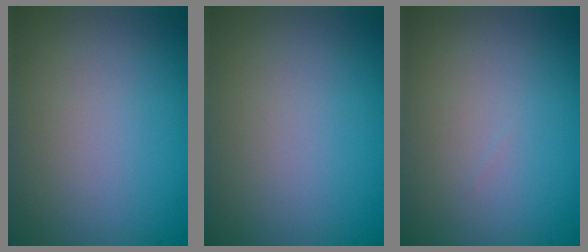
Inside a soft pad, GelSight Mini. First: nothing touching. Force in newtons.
{"total": 0.0}
{"total": 0.0}